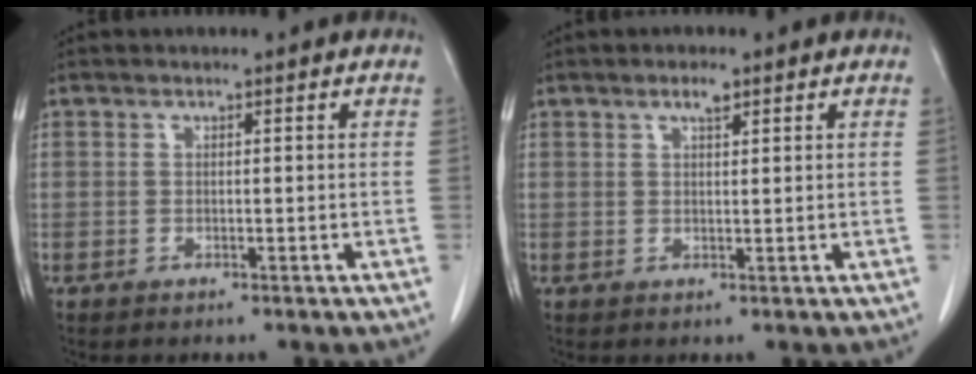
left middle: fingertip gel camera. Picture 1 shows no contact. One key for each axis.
{"total": 1.9, "fx": 1.2, "fy": 0.5, "fz": 1.4, "tx": -0.026, "ty": 0.003, "tz": 0.021}